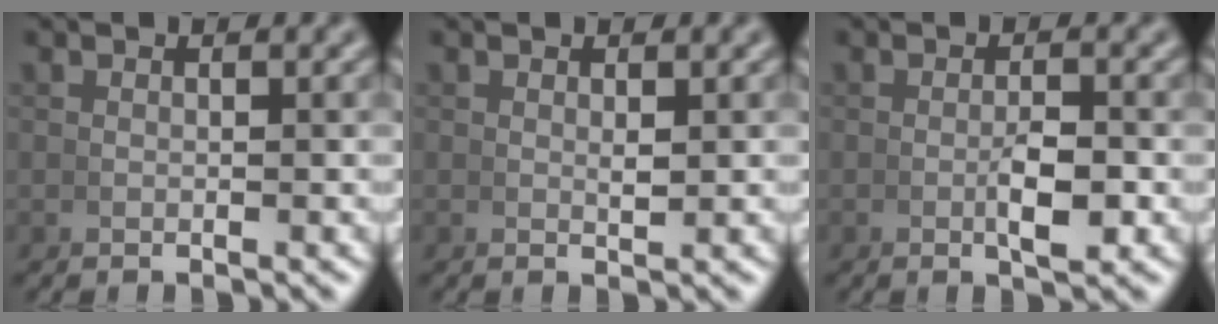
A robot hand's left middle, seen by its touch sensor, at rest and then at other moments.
{"total": 0.8, "force": [0.4, 0.2, 0.7], "torque": [-0.010, -0.002, 0.010]}
{"total": 2.6, "force": [-0.6, 0.8, 2.4], "torque": [-0.038, -0.001, -0.010]}